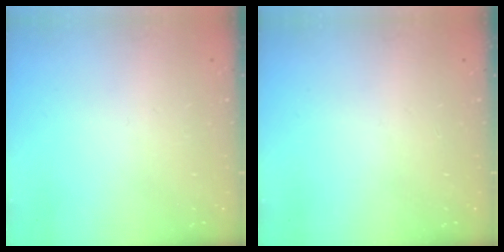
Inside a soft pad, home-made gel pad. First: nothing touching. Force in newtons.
{"total": 0.0}